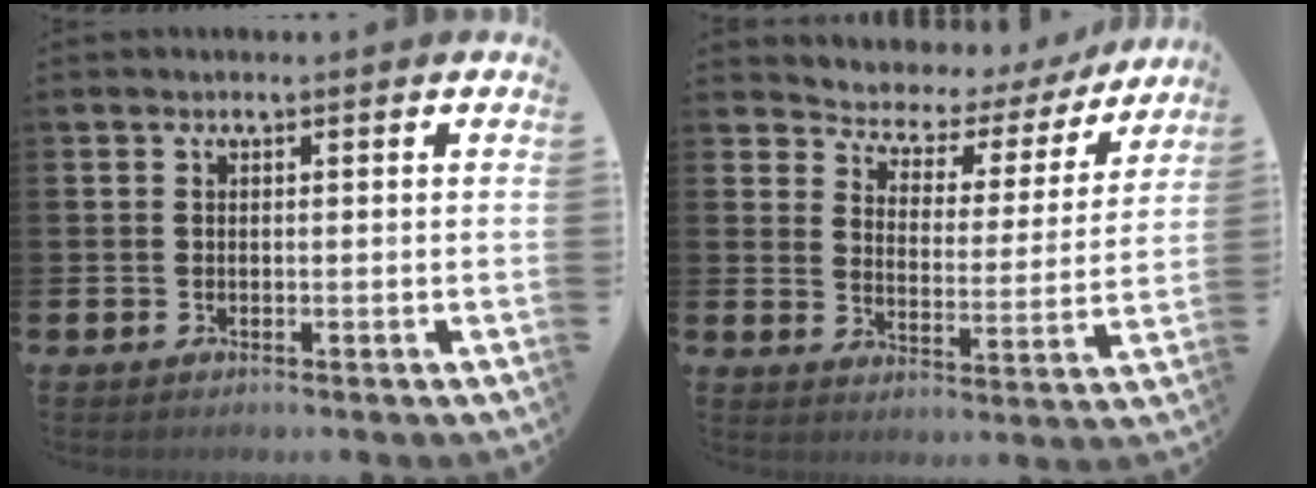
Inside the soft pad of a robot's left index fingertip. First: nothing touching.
{"total": 5.0, "force": [4.4, 2.3, 0.4], "torque": [-0.040, -0.038, 0.069]}